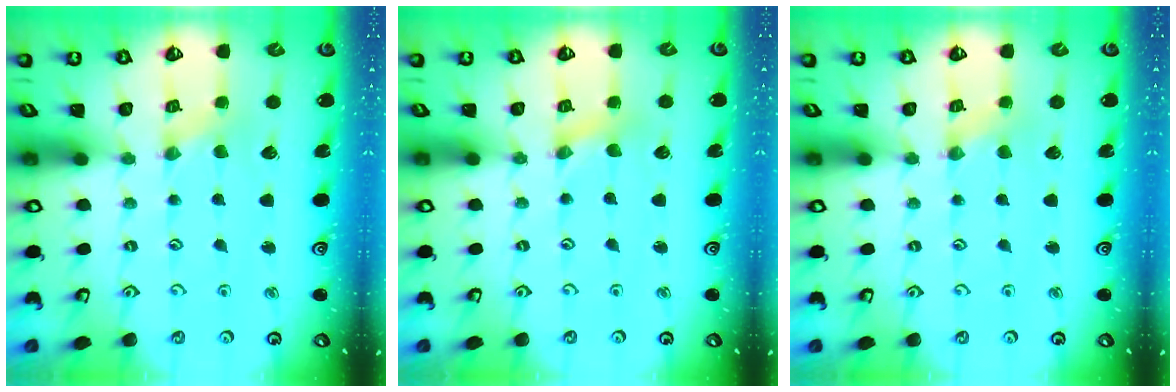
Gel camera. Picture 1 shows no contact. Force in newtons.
{"total": 1.1, "press": 1.1, "slide": 0.2}
{"total": 1.5, "press": 1.5, "slide": 0.3}